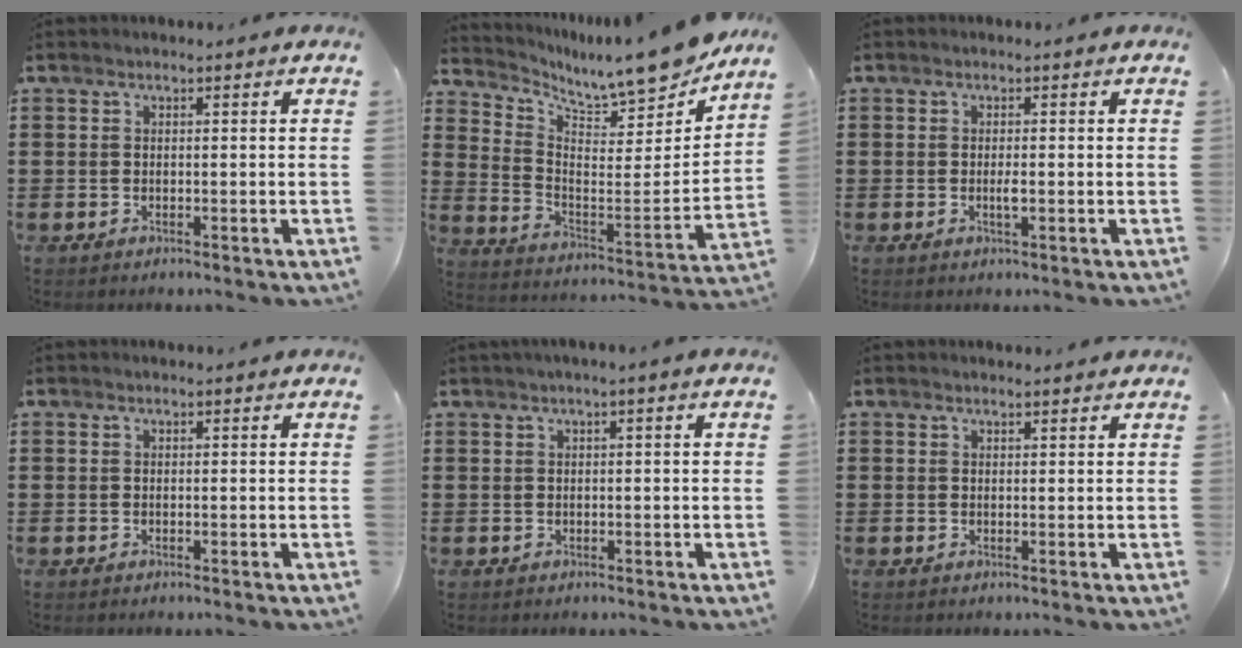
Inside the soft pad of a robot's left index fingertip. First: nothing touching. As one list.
[{"total": 9.2, "force": [8.5, 1.0, 3.4], "torque": [-0.075, -0.080, 0.137]}, {"total": 1.3, "force": [-0.3, 0.2, 1.3], "torque": [-0.032, -0.005, -0.008]}, {"total": 0.0}, {"total": 1.1, "force": [0.1, -0.1, 1.1], "torque": [-0.015, -0.005, 0.003]}, {"total": 0.8, "force": [0.7, 0.1, 0.2], "torque": [-0.006, 0.000, 0.014]}]